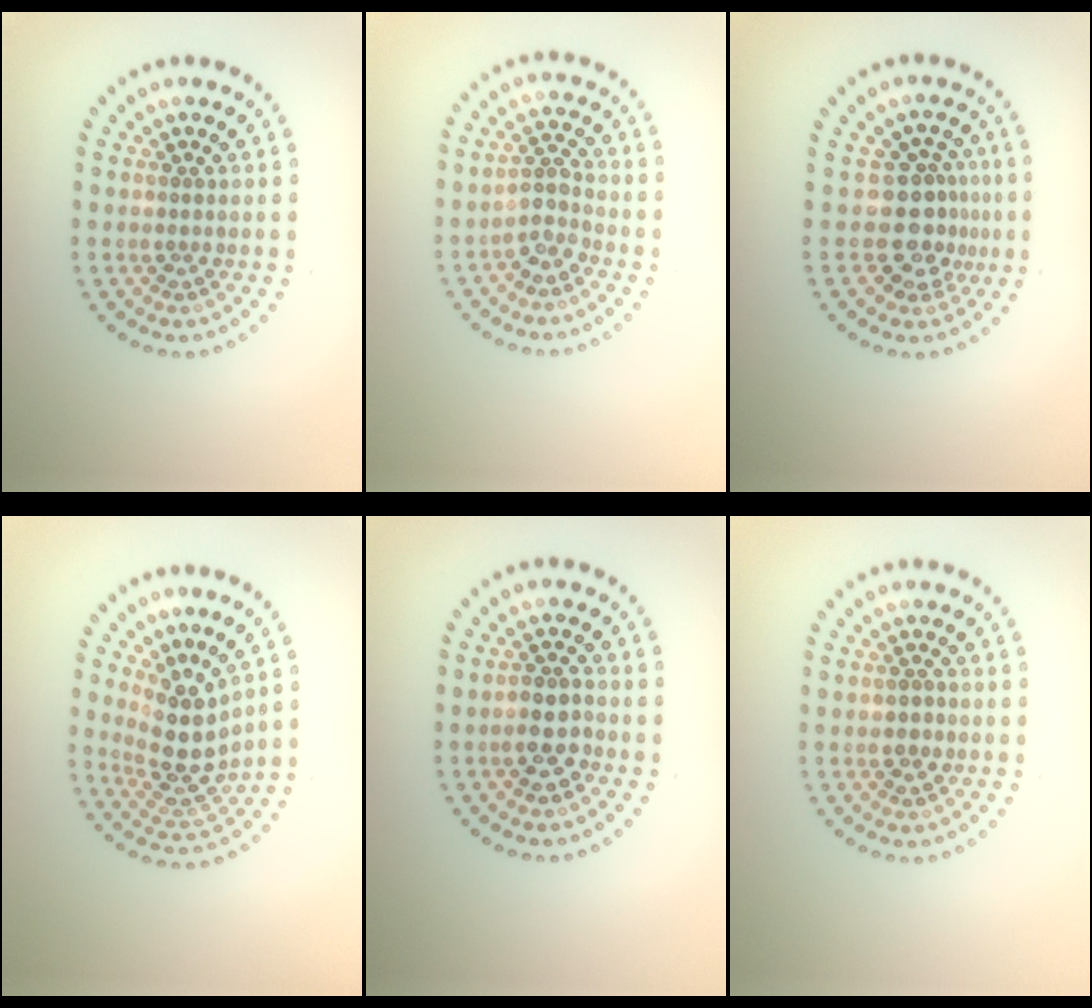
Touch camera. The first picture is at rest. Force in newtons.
{"total": 2.2, "press": 1.9, "slide": 1.1}
{"total": 3.5, "press": 2.6, "slide": 2.4}
{"total": 4.2, "press": 3.5, "slide": 2.3}
{"total": 2.5, "press": 2.4, "slide": 0.8}
{"total": 0.9, "press": 0.9, "slide": 0.2}